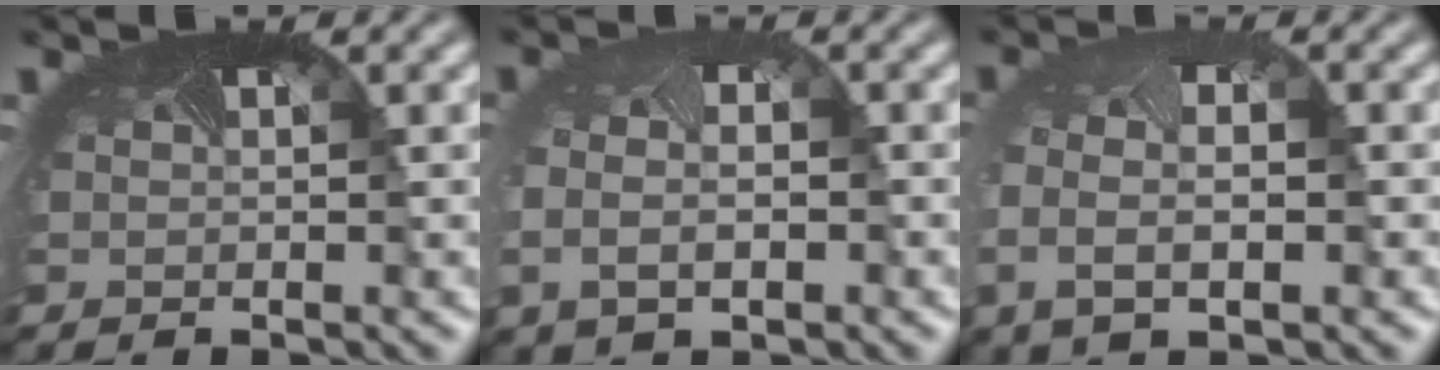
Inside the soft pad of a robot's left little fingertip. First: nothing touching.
{"total": 3.7, "force": [-0.8, 2.4, 2.6], "torque": [-0.074, -0.018, -0.006]}
{"total": 3.8, "force": [-0.9, 2.2, 3.0], "torque": [-0.086, -0.015, -0.010]}